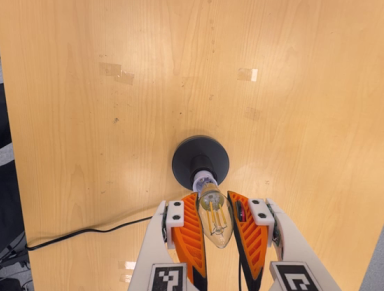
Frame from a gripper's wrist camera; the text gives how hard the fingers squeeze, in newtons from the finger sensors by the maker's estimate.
{"total": 21.4, "left": 23.6, "right": 19.2}